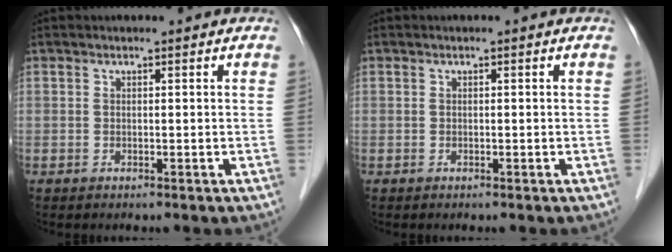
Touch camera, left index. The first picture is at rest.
{"total": 0.0}